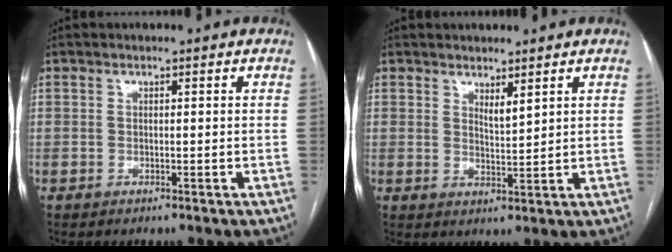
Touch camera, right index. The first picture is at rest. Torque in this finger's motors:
{"motor_torque": [0.51, 0.08, -0.01, 0.02]}